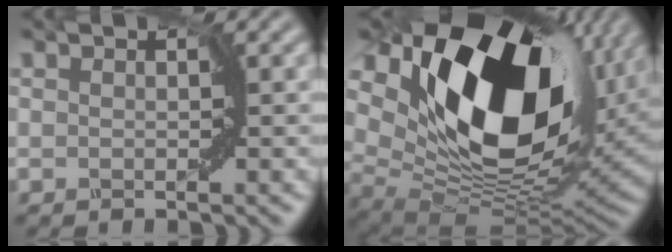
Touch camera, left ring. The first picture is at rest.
{"total": 18.2, "force": [8.4, 9.4, 13.1], "torque": [-0.239, 0.014, 0.151]}